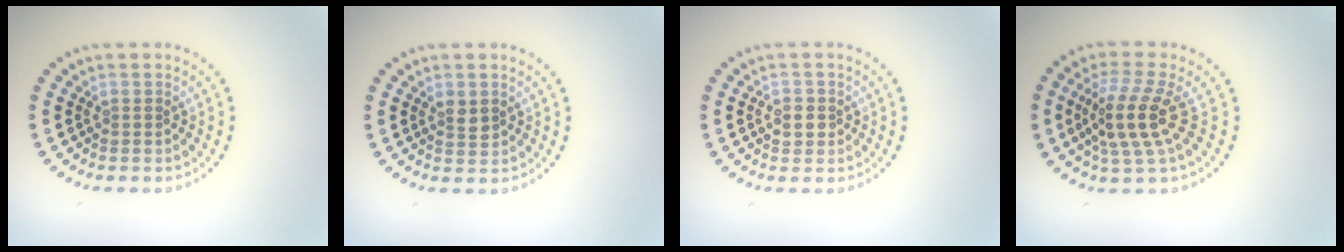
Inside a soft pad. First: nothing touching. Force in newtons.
{"total": 1.5, "press": 1.5, "slide": 0.3}
{"total": 1.7, "press": 1.7, "slide": 0.1}
{"total": 4.2, "press": 3.5, "slide": 2.3}